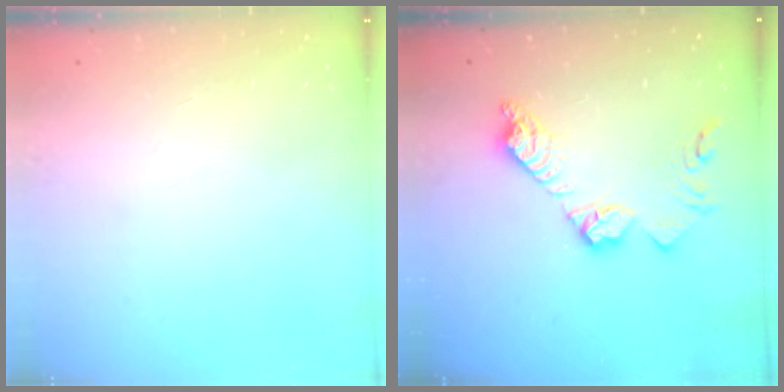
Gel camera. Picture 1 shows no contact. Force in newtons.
{"total": 14.3, "press": 14.3, "slide": 1.0}